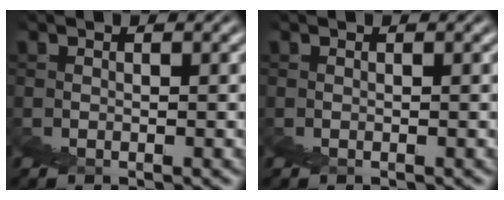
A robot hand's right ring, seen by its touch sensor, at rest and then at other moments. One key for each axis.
{"total": 0.0}